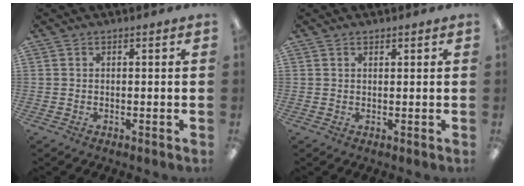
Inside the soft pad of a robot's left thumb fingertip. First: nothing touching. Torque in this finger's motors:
{"motor_torque": [-0.41, -0.33, -0.15, -0.11, -0.02]}